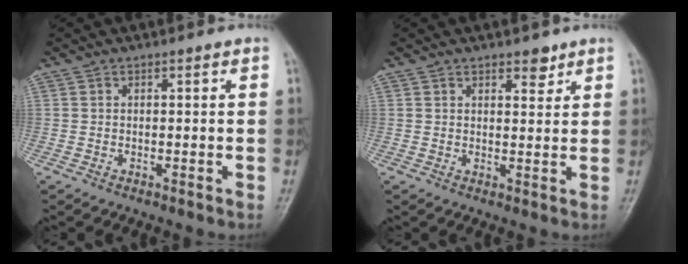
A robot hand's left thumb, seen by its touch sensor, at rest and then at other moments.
{"total": 2.9, "force": [2.1, 1.3, 1.6], "torque": [-0.008, -0.013, 0.030]}